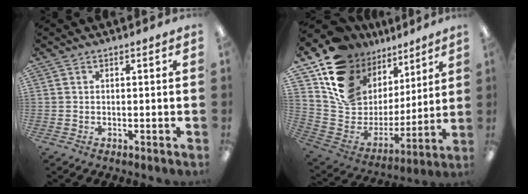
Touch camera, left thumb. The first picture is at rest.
{"total": 16.8, "force": [9.9, 12.2, 6.1], "torque": [-0.122, -0.069, 0.195]}